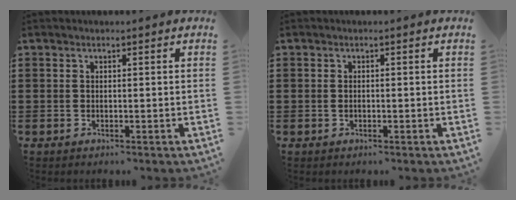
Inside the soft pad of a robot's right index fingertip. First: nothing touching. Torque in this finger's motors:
{"motor_torque": [-0.70, 0.70, 0.01, -0.01]}